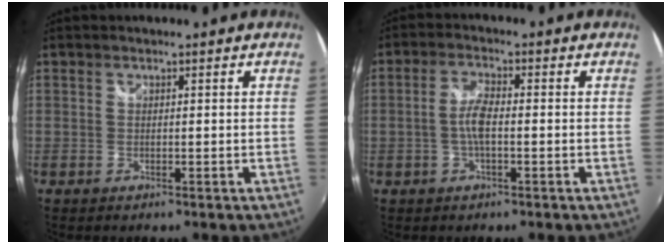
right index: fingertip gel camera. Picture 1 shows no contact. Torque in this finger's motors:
{"motor_torque": [0.33, 0.02, 0.34, 0.10]}